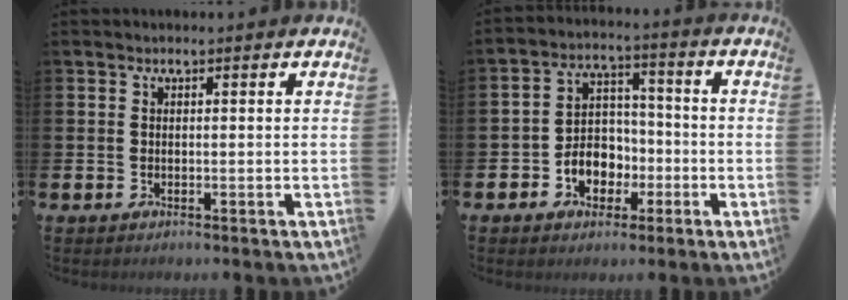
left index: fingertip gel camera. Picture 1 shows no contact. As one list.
[{"total": 5.3, "force": [-1.9, 4.6, 1.8], "torque": [-0.032, 0.005, -0.039]}]